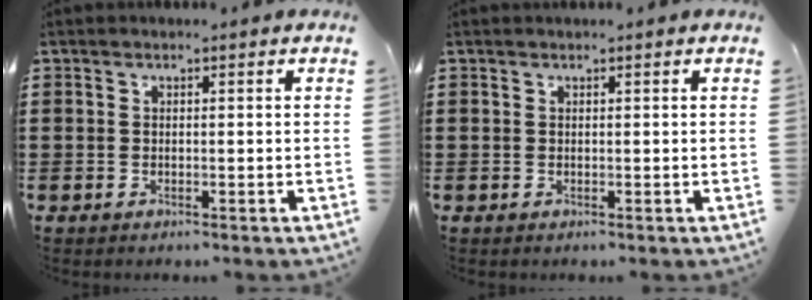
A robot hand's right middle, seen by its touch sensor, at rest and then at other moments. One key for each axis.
{"total": 0.0}